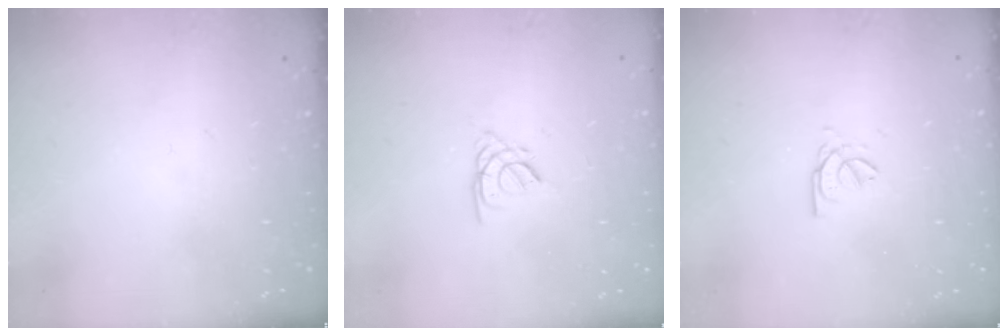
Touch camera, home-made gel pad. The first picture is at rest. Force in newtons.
{"total": 1.9, "press": 1.8, "slide": 0.5}
{"total": 2.7, "press": 2.7, "slide": 0.4}